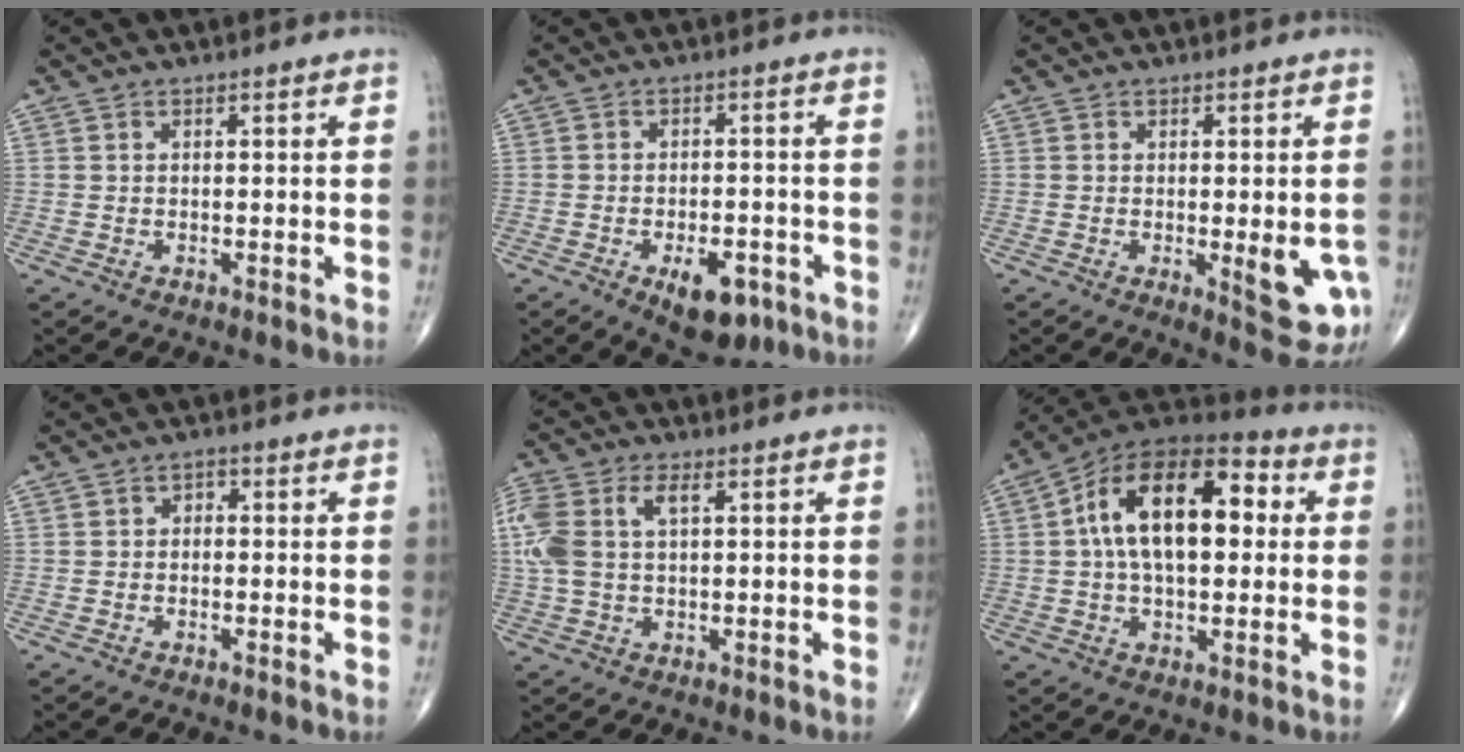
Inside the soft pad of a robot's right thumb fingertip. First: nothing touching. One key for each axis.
{"total": 8.4, "fx": -4.0, "fy": 4.3, "fz": 6.0, "tx": -0.066, "ty": 0.013, "tz": -0.049}
{"total": 7.4, "fx": -1.5, "fy": 2.5, "fz": 6.8, "tx": -0.069, "ty": -0.014, "tz": -0.014}
{"total": 1.3, "fx": -0.3, "fy": 1.1, "fz": 0.8, "tx": 0.001, "ty": 0.007, "tz": -0.013}
{"total": 11.1, "fx": 2.6, "fy": 6.2, "fz": 8.8, "tx": -0.232, "ty": 0.023, "tz": 0.053}
{"total": 19.4, "fx": 3.0, "fy": 10.5, "fz": 16.0, "tx": -0.246, "ty": 0.032, "tz": 0.036}